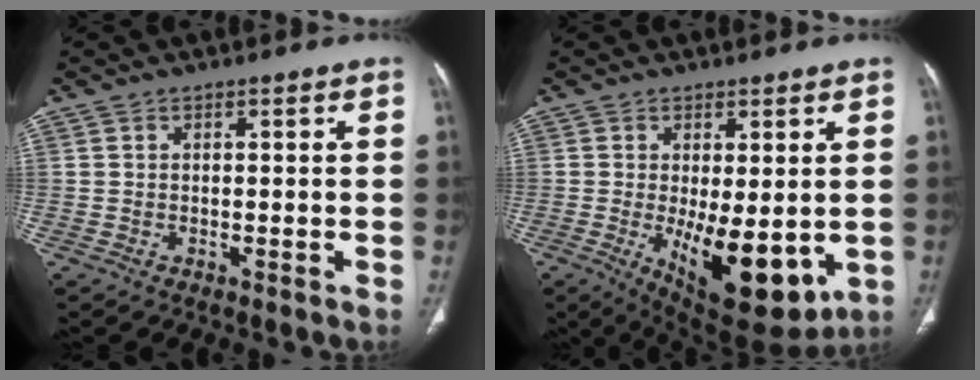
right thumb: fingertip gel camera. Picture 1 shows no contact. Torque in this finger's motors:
{"motor_torque": [1.30, 2.61, 0.17, 0.00, 0.42]}